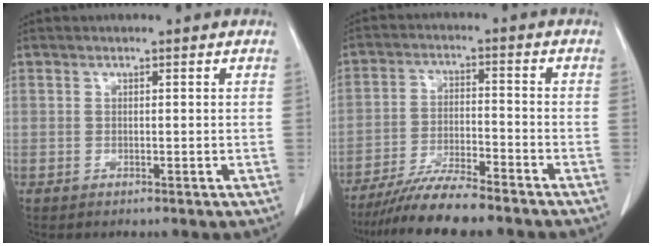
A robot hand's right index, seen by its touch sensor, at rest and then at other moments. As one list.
[{"total": 9.4, "force": [-8.2, 0.4, 4.6], "torque": [-0.077, -0.019, -0.142]}]